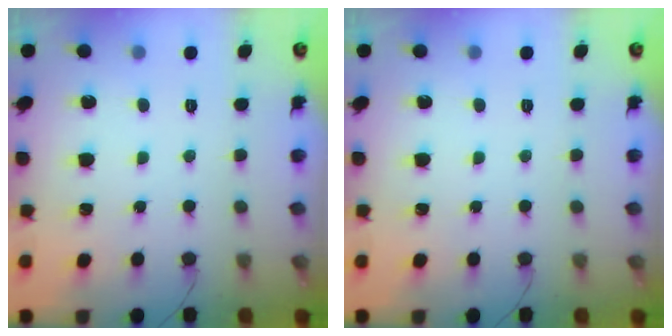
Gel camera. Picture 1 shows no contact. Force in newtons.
{"total": 0.0}